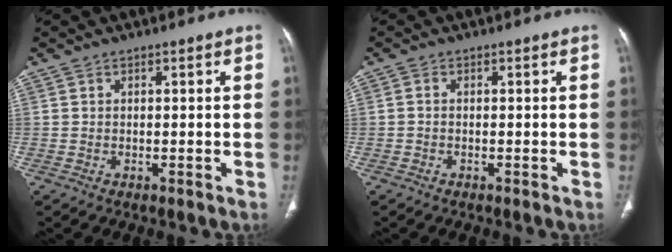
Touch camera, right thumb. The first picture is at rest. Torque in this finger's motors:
{"motor_torque": [-0.45, 0.02, -0.30, 0.10, 0.06]}